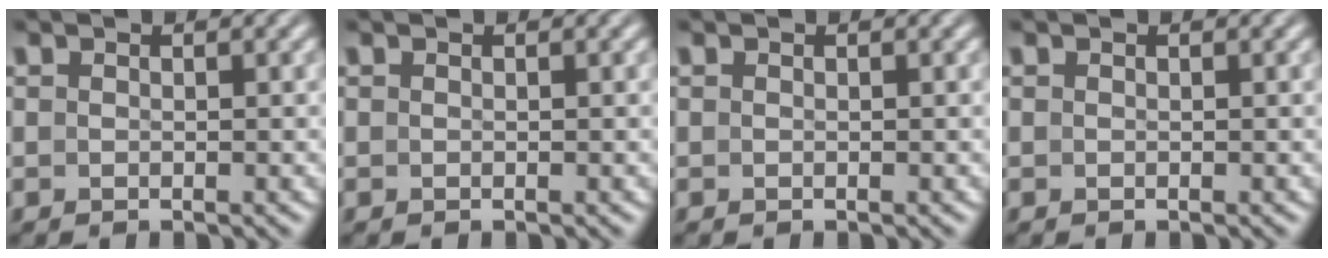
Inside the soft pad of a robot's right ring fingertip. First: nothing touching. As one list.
[{"total": 0.0}, {"total": 0.0}, {"total": 0.0}]